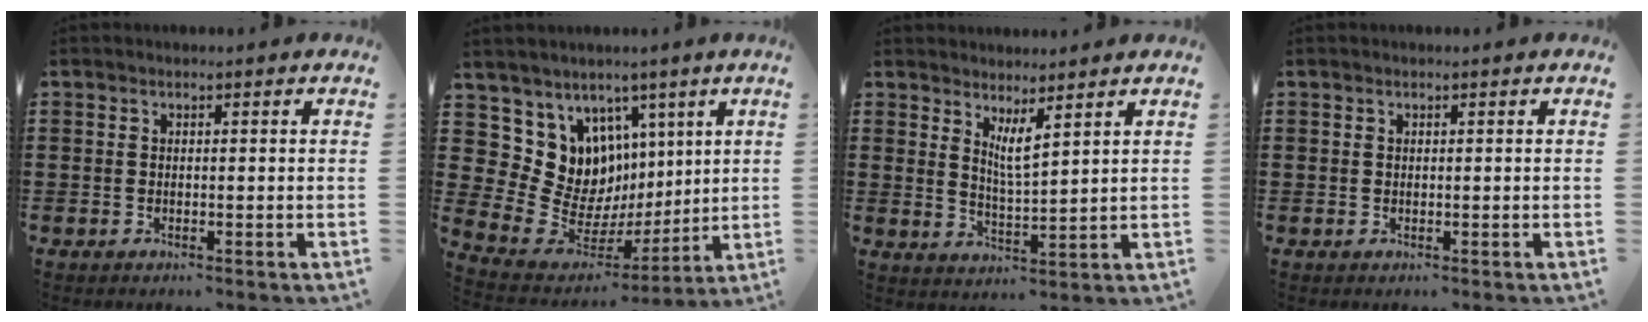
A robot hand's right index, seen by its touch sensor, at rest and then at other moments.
{"total": 11.0, "force": [3.3, 10.2, 2.1], "torque": [-0.069, -0.050, 0.076]}
{"total": 3.9, "force": [2.7, 0.5, 2.7], "torque": [-0.061, -0.003, 0.049]}
{"total": 0.0}